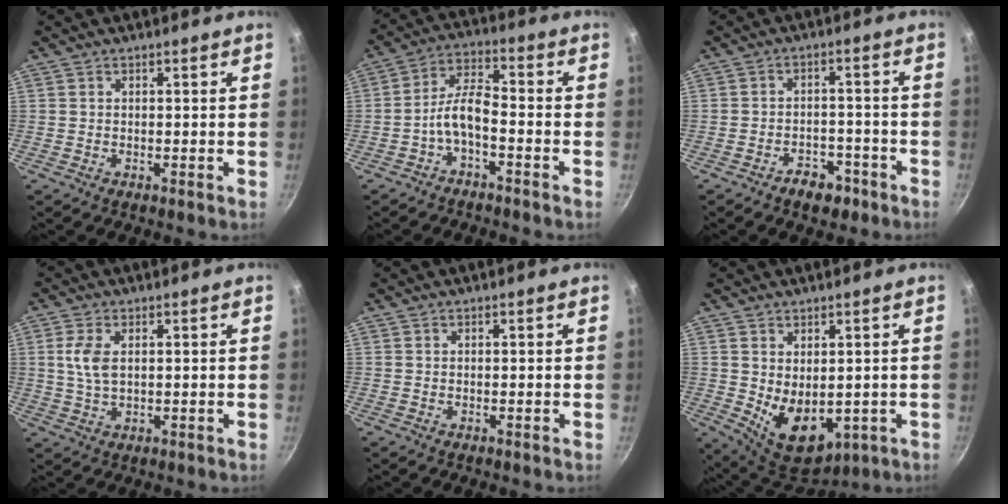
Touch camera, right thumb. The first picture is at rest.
{"total": 6.6, "force": [-3.2, 2.5, 5.2], "torque": [-0.107, 0.043, -0.066]}
{"total": 5.7, "force": [-3.8, 3.4, 2.5], "torque": [-0.016, 0.037, -0.049]}
{"total": 5.1, "force": [1.0, 2.8, 4.1], "torque": [-0.086, -0.001, 0.020]}
{"total": 0.0}
{"total": 10.5, "force": [-0.3, 7.0, 7.9], "torque": [-0.098, -0.024, 0.022]}